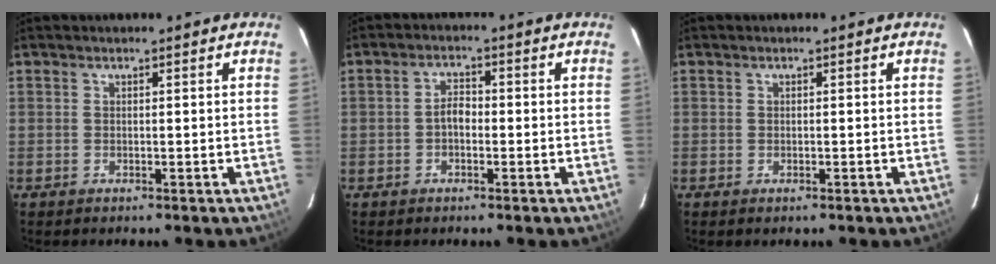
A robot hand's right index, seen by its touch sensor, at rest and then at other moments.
{"total": 2.4, "force": [-0.9, 1.5, 1.7], "torque": [-0.034, 0.010, -0.017]}
{"total": 0.6, "force": [-0.5, 0.3, 0.3], "torque": [-0.005, -0.003, -0.009]}